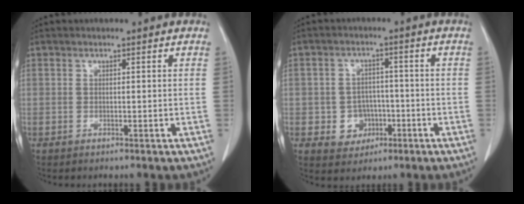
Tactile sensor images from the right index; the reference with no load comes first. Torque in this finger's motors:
{"motor_torque": [0.04, -0.01, -0.29, -0.15]}